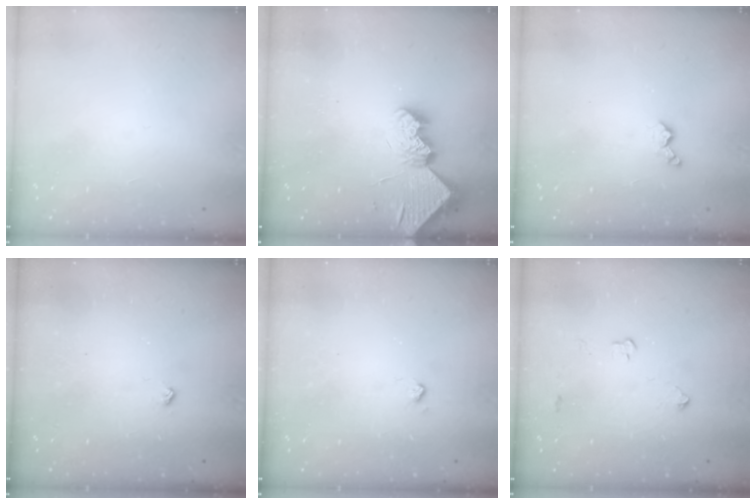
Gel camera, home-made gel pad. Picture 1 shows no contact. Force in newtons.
{"total": 9.6, "press": 9.6, "slide": 0.9}
{"total": 3.1, "press": 3.1, "slide": 0.4}
{"total": 2.5, "press": 2.4, "slide": 0.5}
{"total": 3.5, "press": 3.5, "slide": 0.6}
{"total": 2.9, "press": 2.9, "slide": 0.5}